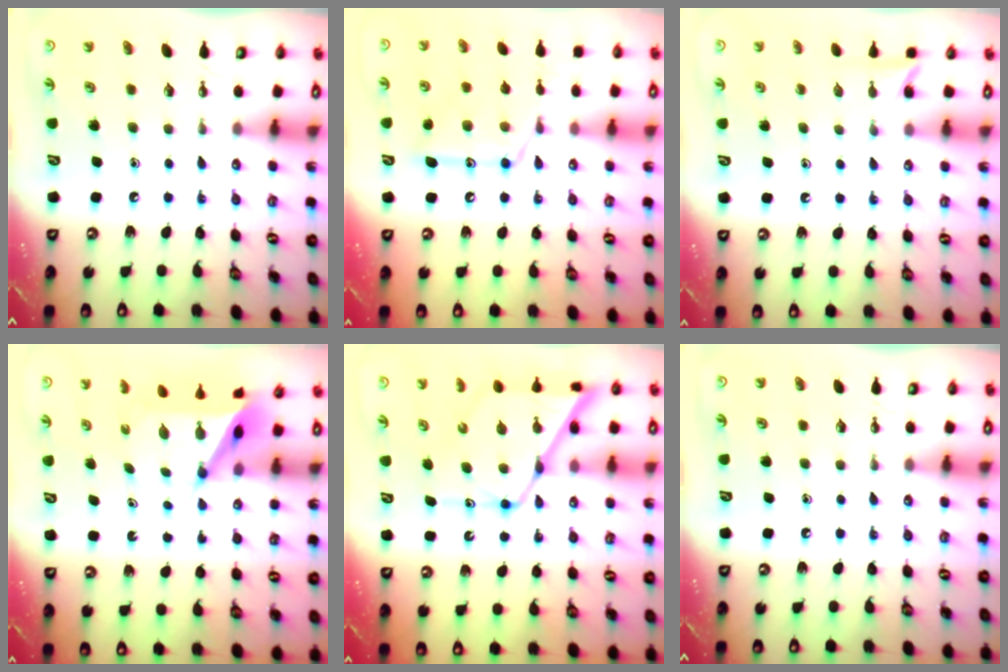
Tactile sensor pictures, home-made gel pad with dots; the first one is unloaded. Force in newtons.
{"total": 14.4, "press": 14.3, "slide": 1.1}
{"total": 4.5, "press": 4.5, "slide": 0.6}
{"total": 6.4, "press": 6.4, "slide": 0.3}
{"total": 14.0, "press": 13.9, "slide": 1.2}
{"total": 0.0}